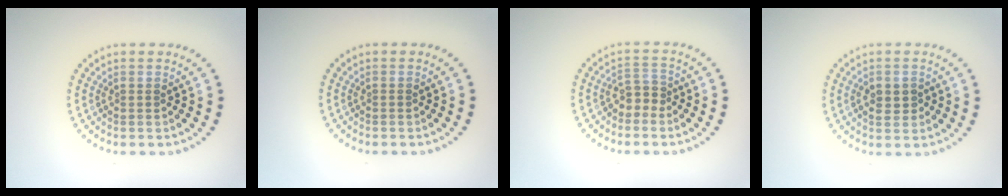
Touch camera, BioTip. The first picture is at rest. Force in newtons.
{"total": 0.0}
{"total": 2.0, "press": 1.7, "slide": 1.1}
{"total": 2.1, "press": 2.1, "slide": 0.2}